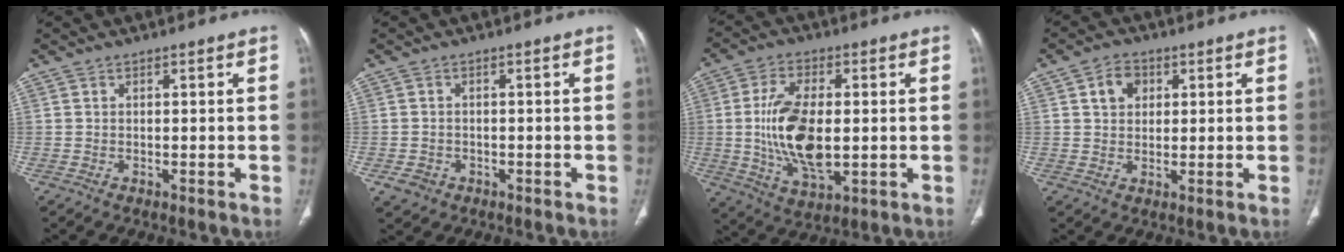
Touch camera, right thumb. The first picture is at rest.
{"total": 2.9, "force": [-1.3, 2.4, 0.9], "torque": [-0.011, 0.006, -0.015]}
{"total": 14.5, "force": [-0.3, 7.2, 12.6], "torque": [-0.241, -0.009, 0.001]}
{"total": 4.9, "force": [1.7, 3.8, 2.6], "torque": [-0.024, 0.000, 0.028]}